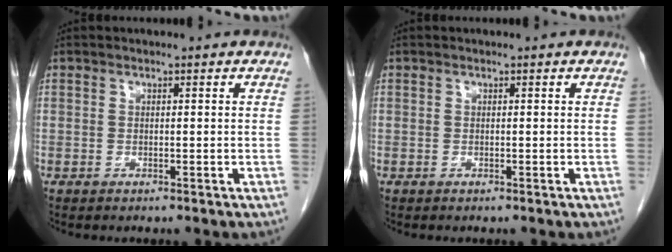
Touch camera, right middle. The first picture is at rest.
{"total": 0.0}